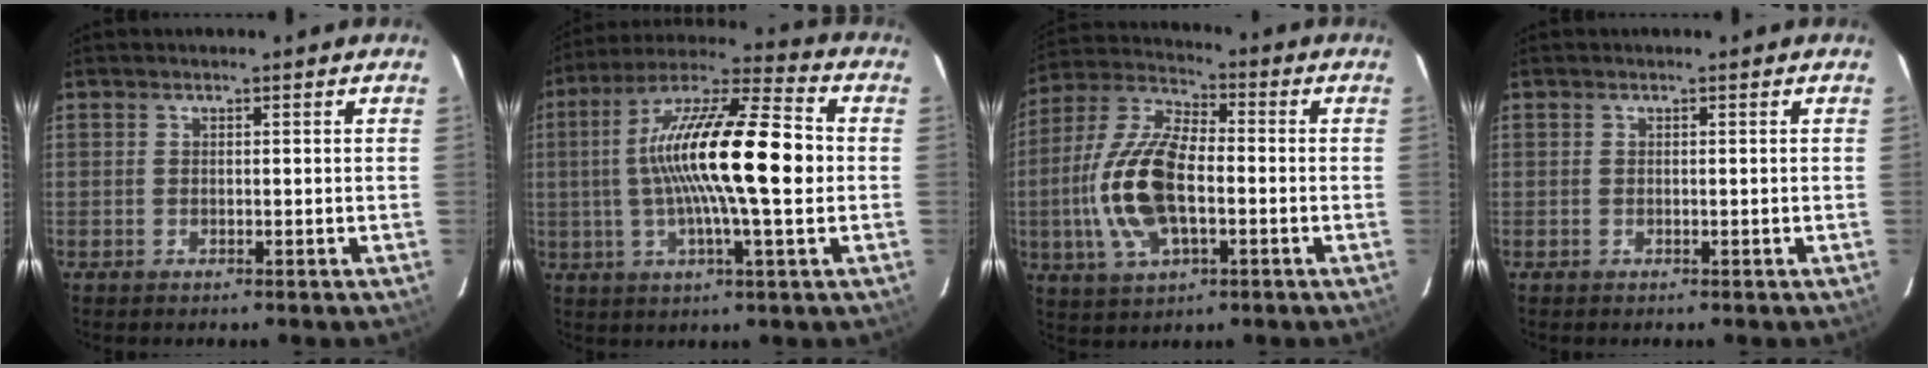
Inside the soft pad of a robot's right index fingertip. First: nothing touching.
{"total": 19.4, "force": [0.1, 2.9, 19.2], "torque": [-0.339, 0.020, -0.009]}
{"total": 15.9, "force": [-2.7, 7.4, 13.8], "torque": [-0.297, 0.007, -0.052]}
{"total": 0.0}